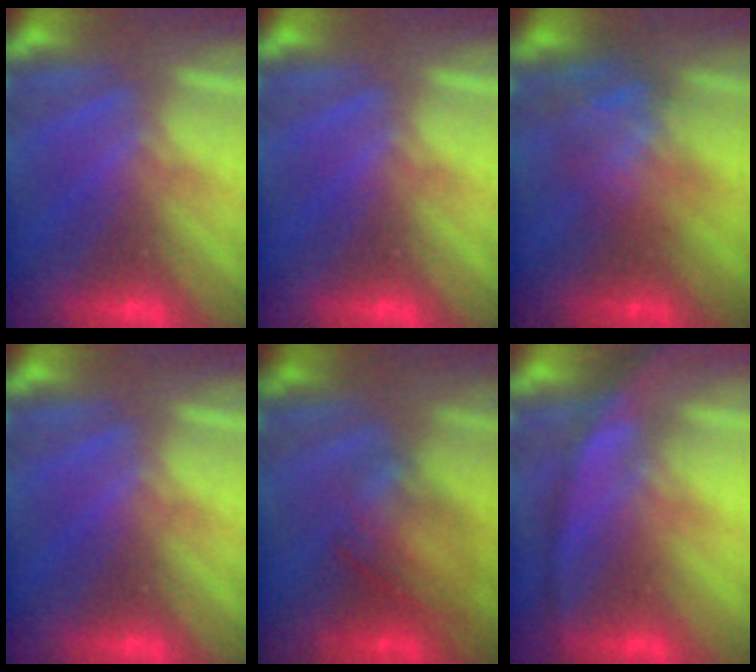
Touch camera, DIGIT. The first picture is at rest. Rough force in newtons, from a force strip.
{"total": 0.0}
{"total": 3.5}
{"total": 0.0}
{"total": 2.0}
{"total": 3.1}